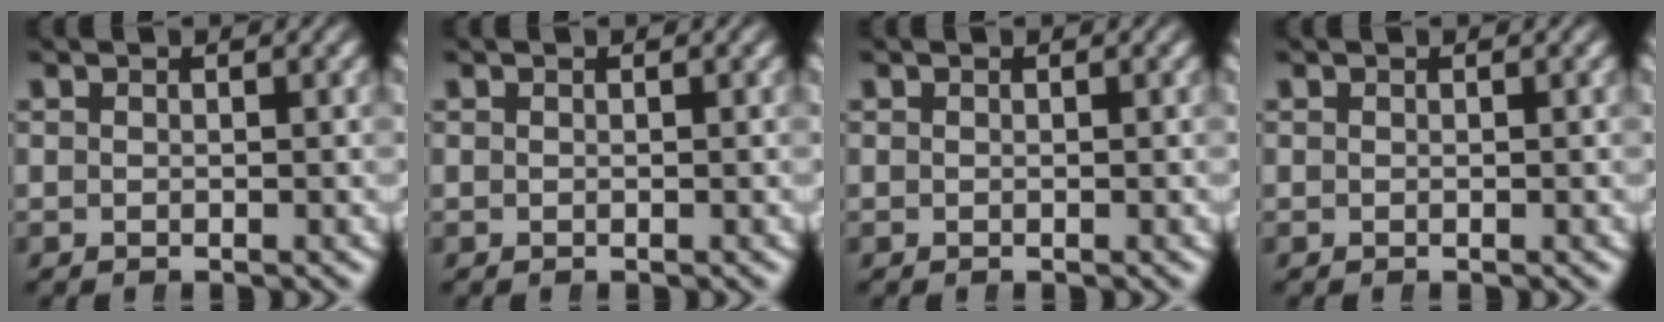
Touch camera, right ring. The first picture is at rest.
{"total": 0.0}
{"total": 0.0}
{"total": 0.0}